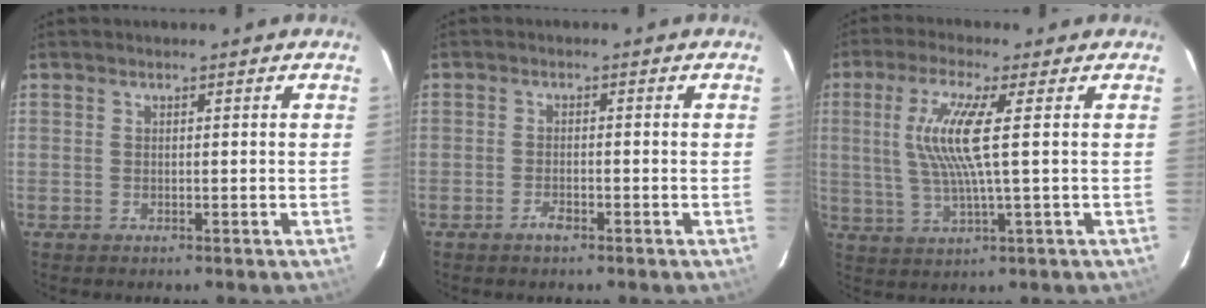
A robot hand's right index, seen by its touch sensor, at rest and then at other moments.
{"total": 1.9, "force": [-1.4, 0.7, 1.2], "torque": [-0.026, -0.001, -0.026]}
{"total": 9.4, "force": [1.7, 0.1, 9.3], "torque": [-0.185, -0.004, 0.038]}